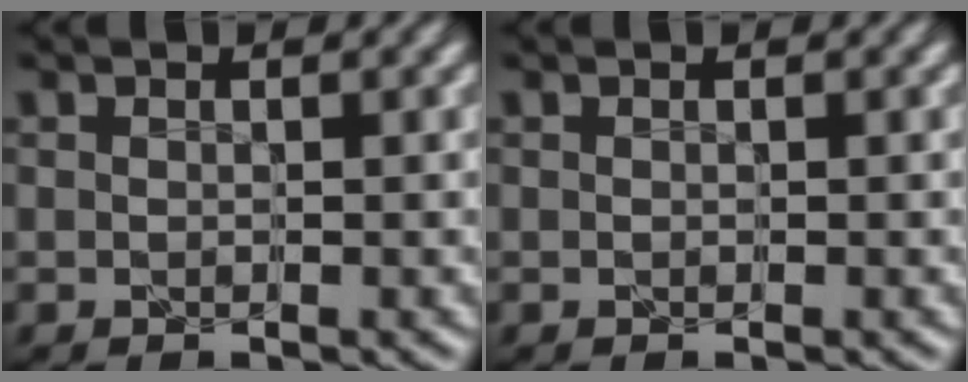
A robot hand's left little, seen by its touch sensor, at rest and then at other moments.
{"total": 0.0}